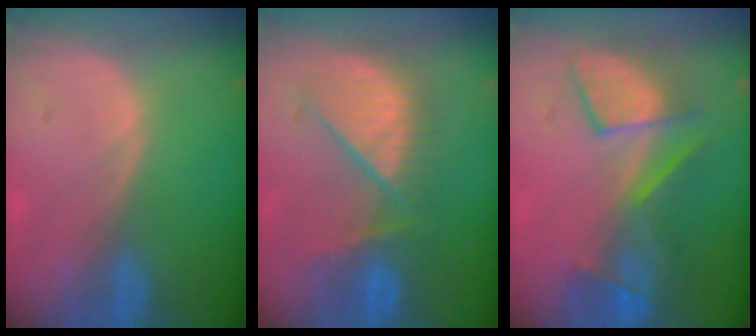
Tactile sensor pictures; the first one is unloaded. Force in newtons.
{"total": 8.8, "press": 8.7, "slide": 1.4}
{"total": 8.3, "press": 8.3, "slide": 0.5}